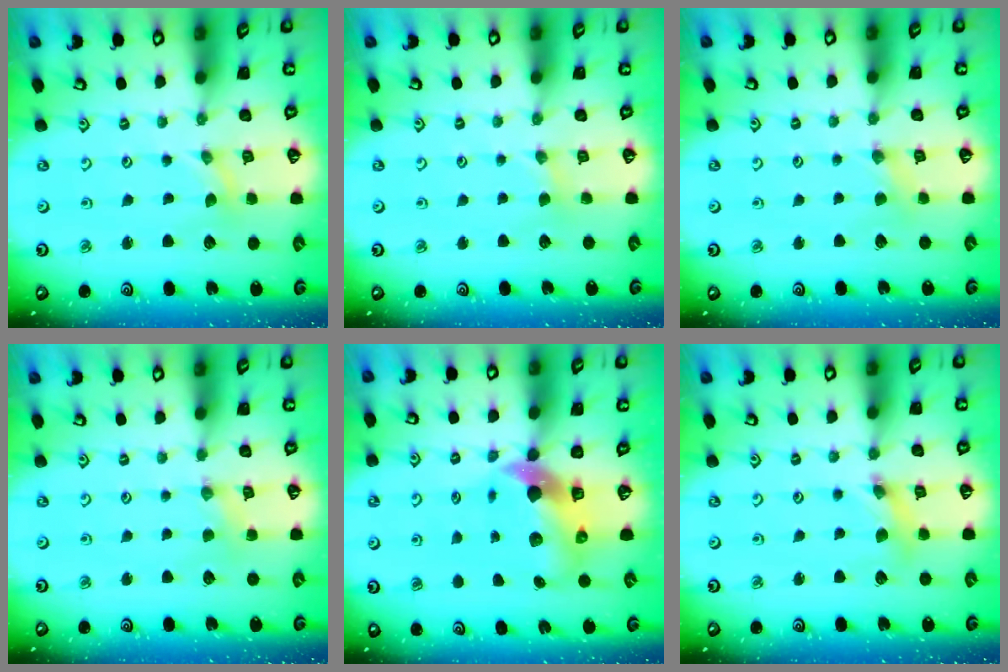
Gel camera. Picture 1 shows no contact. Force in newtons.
{"total": 1.3, "press": 1.2, "slide": 0.3}
{"total": 2.5, "press": 2.4, "slide": 0.4}
{"total": 1.3, "press": 1.2, "slide": 0.2}
{"total": 8.6, "press": 8.5, "slide": 1.5}
{"total": 4.9, "press": 4.9, "slide": 0.5}